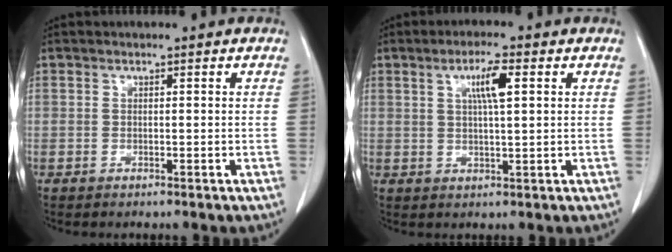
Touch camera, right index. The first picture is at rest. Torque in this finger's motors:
{"motor_torque": [0.62, 0.51, 0.09, 0.06]}